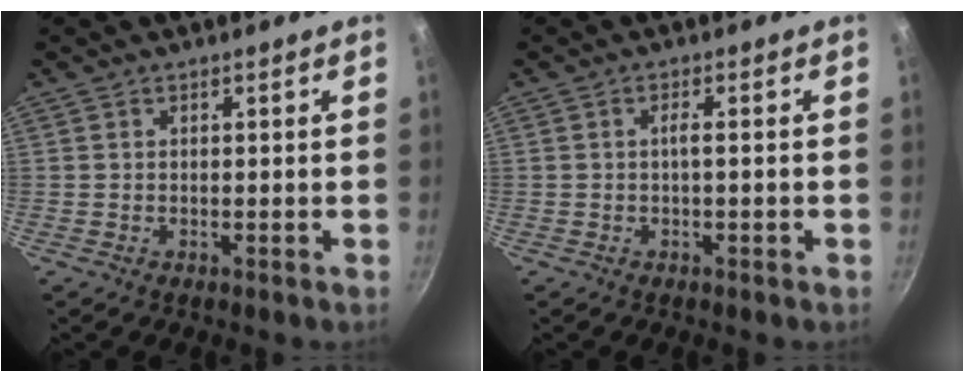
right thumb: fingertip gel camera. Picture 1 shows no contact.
{"total": 1.8, "force": [-0.4, 0.1, 1.8], "torque": [-0.038, 0.004, -0.008]}